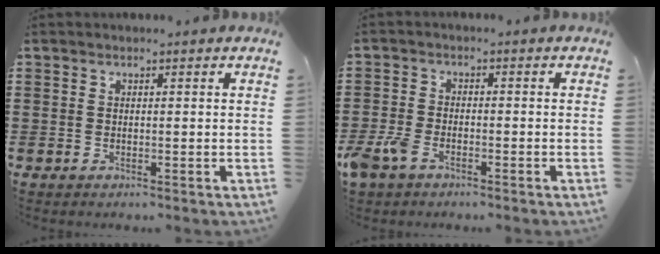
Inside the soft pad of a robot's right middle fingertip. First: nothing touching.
{"total": 3.2, "force": [-2.1, 1.7, 1.8], "torque": [-0.060, -0.004, -0.048]}